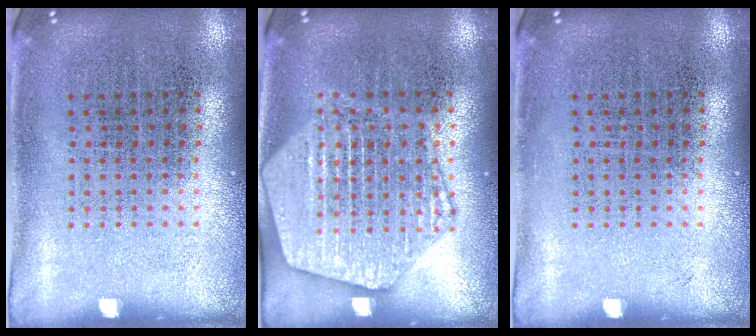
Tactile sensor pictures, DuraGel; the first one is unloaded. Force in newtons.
{"total": 2.2, "press": 2.2, "slide": 0.2}
{"total": 0.0}